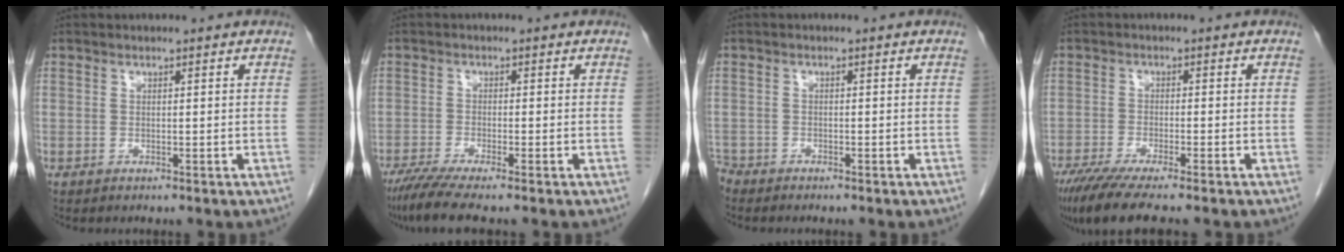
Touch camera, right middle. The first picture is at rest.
{"total": 5.5, "force": [-4.3, -0.2, 3.5], "torque": [-0.060, -0.016, -0.078]}
{"total": 2.2, "force": [-2.1, 0.7, 0.1], "torque": [-0.001, -0.003, -0.039]}
{"total": 9.5, "force": [-7.4, 0.8, 5.8], "torque": [-0.093, -0.022, -0.123]}